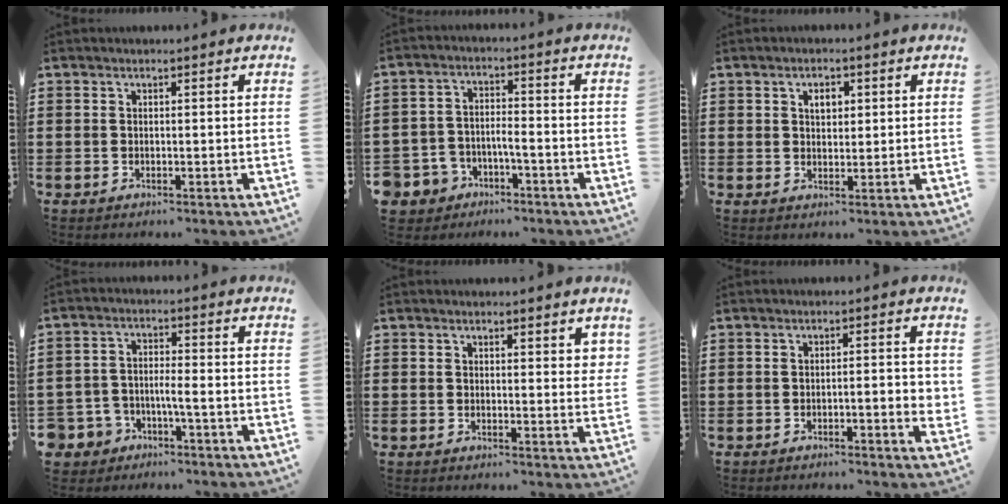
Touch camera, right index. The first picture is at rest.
{"total": 4.6, "force": [-4.0, 2.2, 0.7], "torque": [-0.048, -0.001, -0.090]}
{"total": 2.7, "force": [1.0, 1.7, 1.8], "torque": [-0.034, 0.007, 0.016]}
{"total": 3.9, "force": [-2.9, 2.0, 1.6], "torque": [-0.055, -0.003, -0.065]}
{"total": 1.7, "force": [1.5, 0.5, 0.5], "torque": [-0.004, 0.002, 0.028]}
{"total": 2.9, "force": [-0.8, 0.4, 2.8], "torque": [-0.046, 0.000, -0.015]}